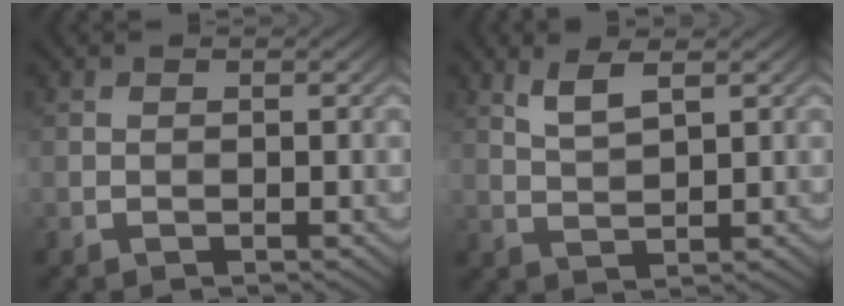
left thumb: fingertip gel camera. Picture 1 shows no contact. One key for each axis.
{"total": 3.6, "fx": 2.2, "fy": 1.0, "fz": 2.7, "tx": -0.067, "ty": 0.000, "tz": 0.048}